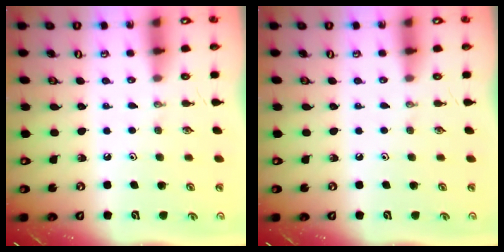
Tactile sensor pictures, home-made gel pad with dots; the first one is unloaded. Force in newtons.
{"total": 0.0}